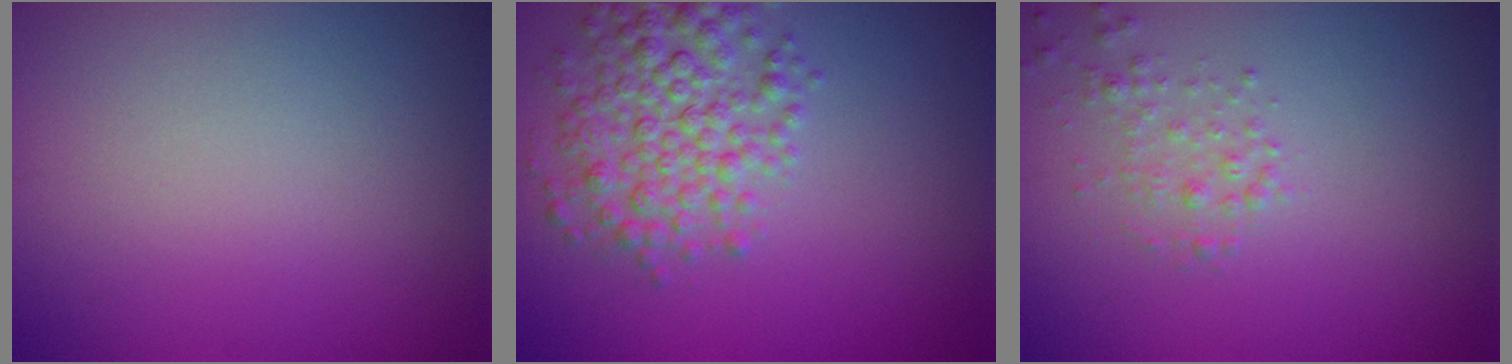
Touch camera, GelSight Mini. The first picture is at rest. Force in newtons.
{"total": 5.0, "press": 5.0, "slide": 0.1}
{"total": 1.4, "press": 1.4, "slide": 0.1}